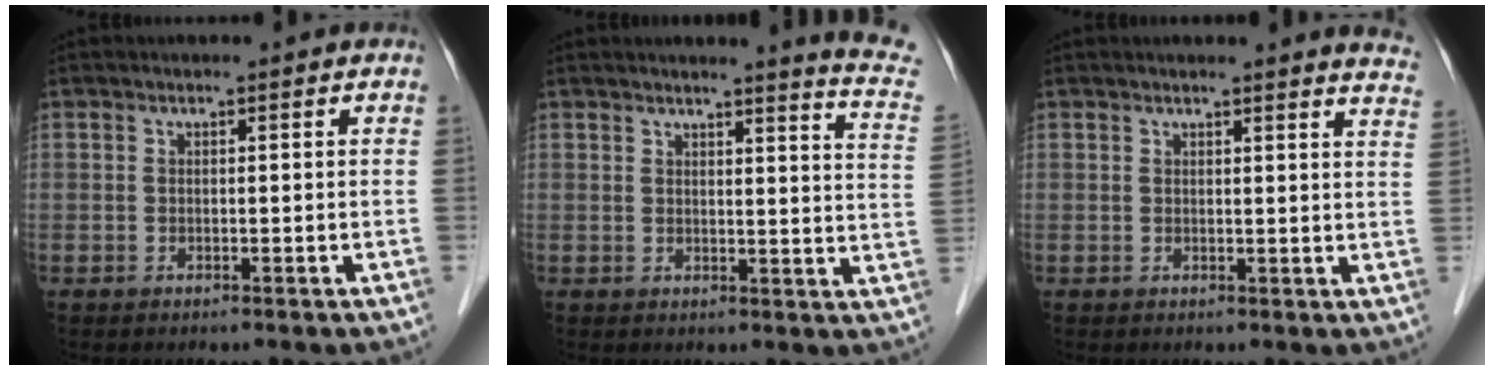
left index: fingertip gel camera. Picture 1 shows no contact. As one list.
[{"total": 8.9, "force": [8.3, -1.1, 3.2], "torque": [-0.036, -0.066, 0.069]}, {"total": 8.3, "force": [8.0, 0.1, 2.1], "torque": [-0.009, -0.045, 0.056]}]